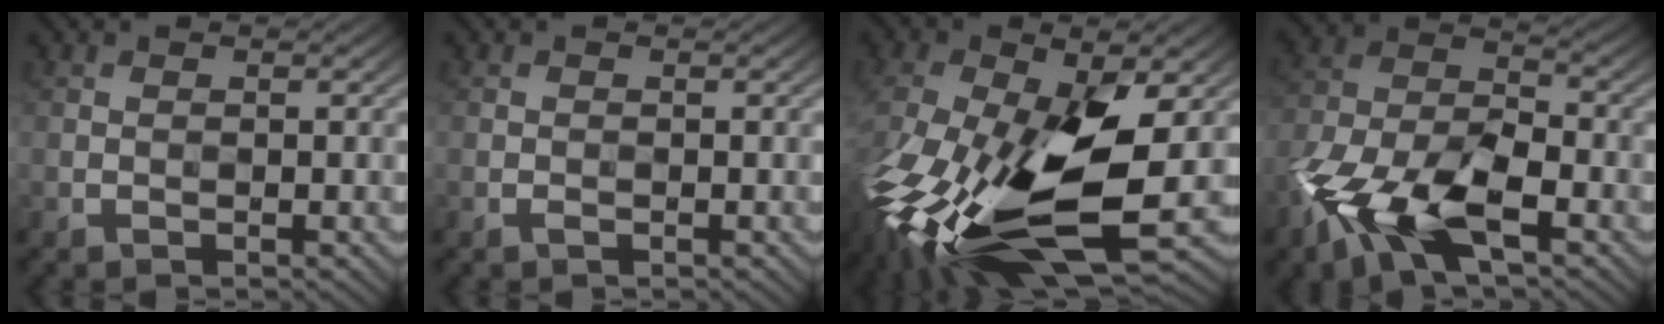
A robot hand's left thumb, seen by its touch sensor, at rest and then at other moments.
{"total": 0.6, "force": [-0.3, 0.5, 0.2], "torque": [-0.002, -0.004, -0.008]}
{"total": 17.7, "force": [-5.9, 7.5, 15.0], "torque": [-0.341, -0.056, -0.096]}
{"total": 12.0, "force": [-6.2, 6.1, 8.3], "torque": [-0.187, -0.014, -0.131]}